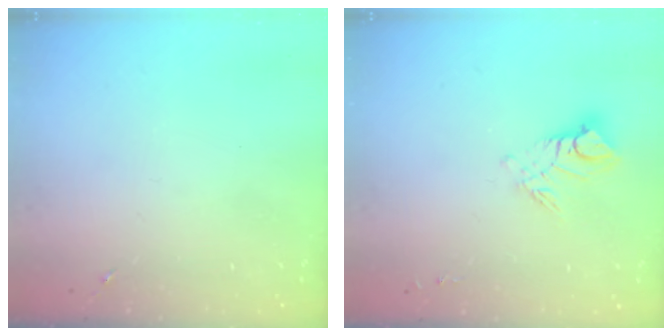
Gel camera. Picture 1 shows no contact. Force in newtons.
{"total": 10.0, "press": 9.9, "slide": 1.0}